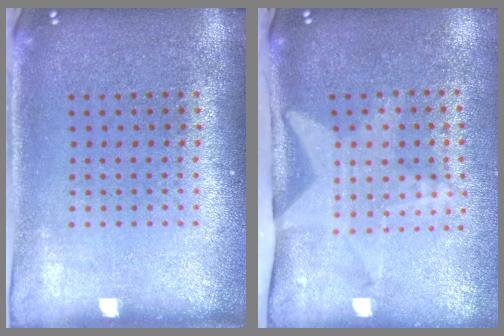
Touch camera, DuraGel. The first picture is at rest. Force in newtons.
{"total": 1.9, "press": 1.5, "slide": 1.1}